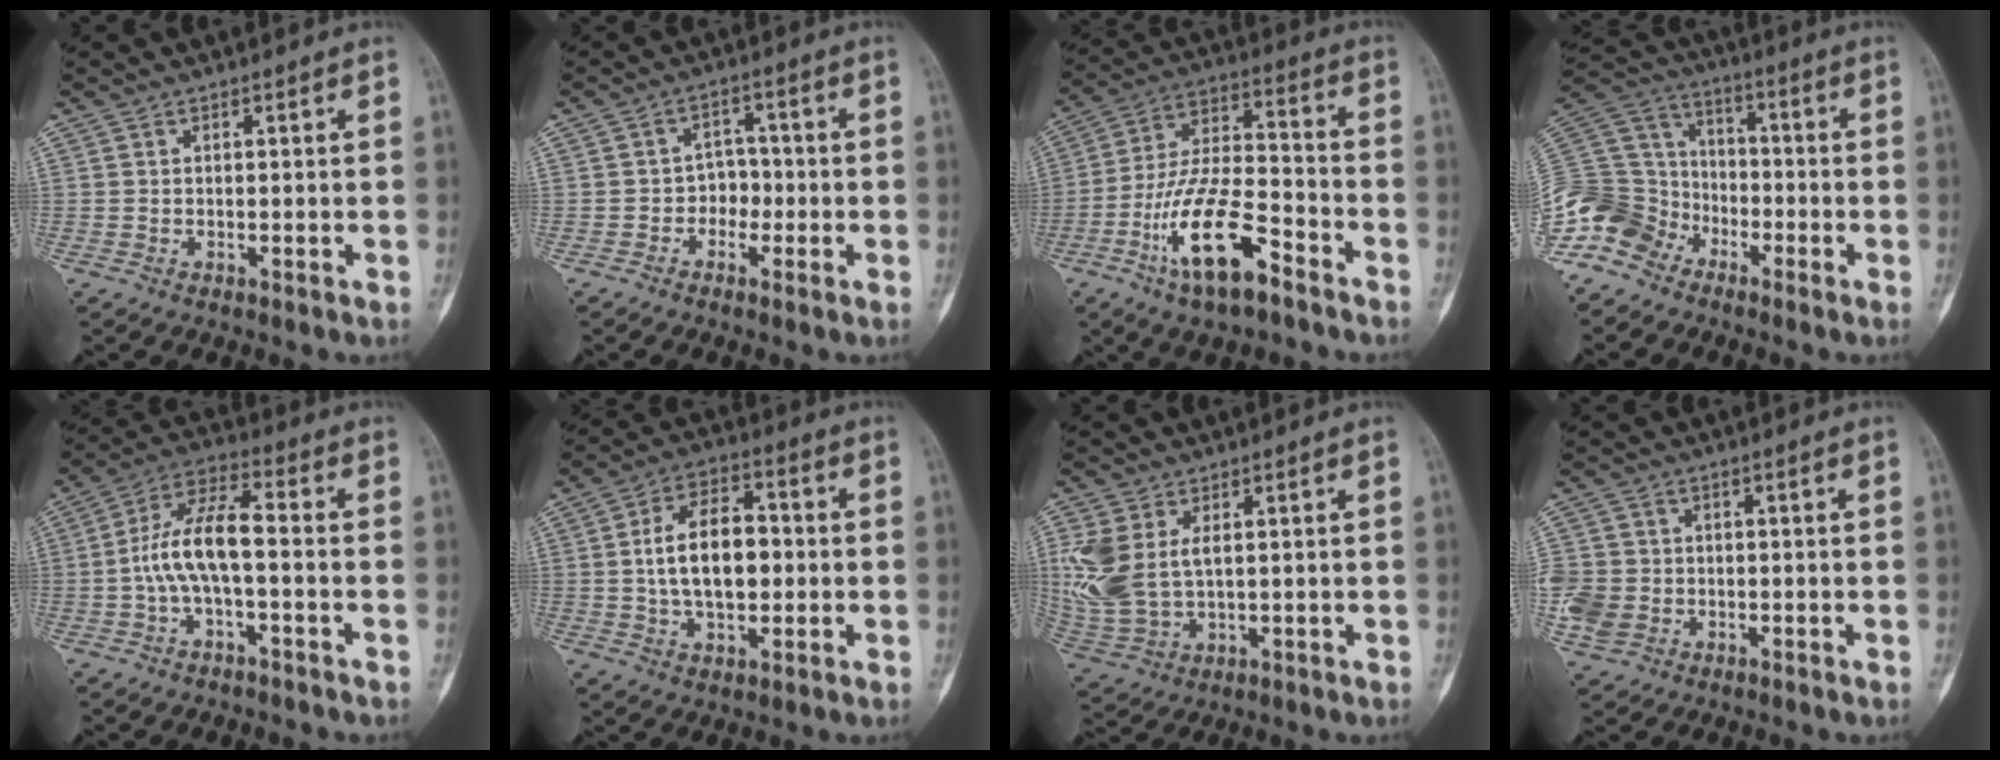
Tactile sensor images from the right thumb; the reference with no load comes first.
{"total": 4.1, "force": [-1.3, 3.5, 1.8], "torque": [0.003, 0.017, -0.031]}
{"total": 16.4, "force": [-8.7, 5.7, 12.7], "torque": [-0.236, 0.058, -0.161]}
{"total": 15.9, "force": [-9.7, 11.4, 5.3], "torque": [-0.112, 0.075, -0.190]}
{"total": 10.6, "force": [-1.5, 4.0, 9.7], "torque": [-0.194, 0.046, -0.035]}
{"total": 13.4, "force": [0.2, 7.8, 10.9], "torque": [-0.171, 0.019, 0.001]}
{"total": 12.6, "force": [2.5, 8.1, 9.3], "torque": [-0.218, -0.004, 0.064]}
{"total": 9.1, "force": [-1.7, 7.8, 4.4], "torque": [-0.113, 0.005, -0.023]}